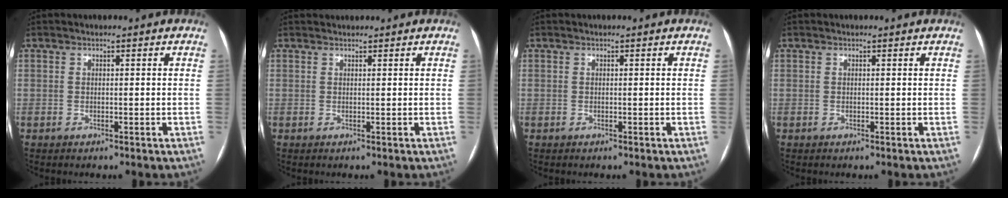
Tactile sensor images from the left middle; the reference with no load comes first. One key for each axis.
{"total": 1.5, "fx": 1.5, "fy": 0.2, "fz": 0.2, "tx": -0.006, "ty": 0.023, "tz": 0.027}
{"total": 0.0}
{"total": 0.6, "fx": 0.6, "fy": 0.1, "fz": 0.1, "tx": -0.003, "ty": 0.003, "tz": 0.003}